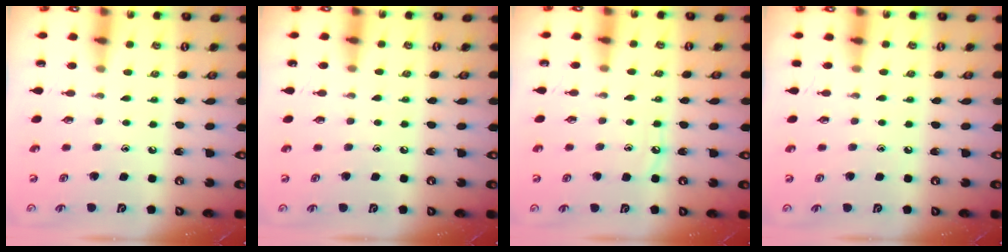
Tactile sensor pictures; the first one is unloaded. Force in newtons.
{"total": 4.2, "press": 4.1, "slide": 0.5}
{"total": 4.4, "press": 4.4, "slide": 0.5}
{"total": 3.3, "press": 3.2, "slide": 0.5}